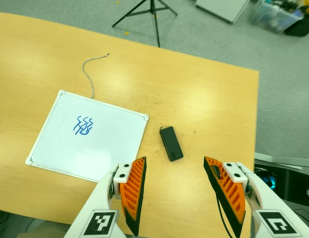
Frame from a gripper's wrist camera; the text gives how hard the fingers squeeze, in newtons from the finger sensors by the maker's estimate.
{"total": 0.0}